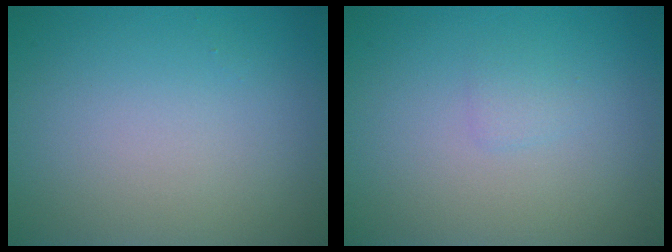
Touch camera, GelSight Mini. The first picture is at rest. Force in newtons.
{"total": 0.8, "press": 0.8, "slide": 0.0}